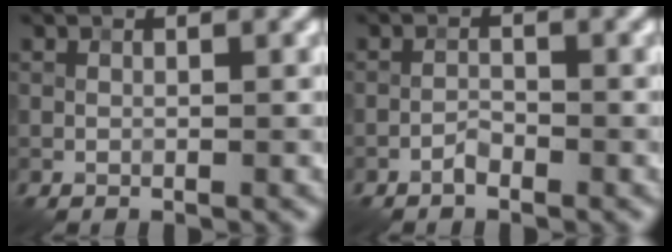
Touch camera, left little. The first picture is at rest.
{"total": 1.0, "force": [-0.8, 0.3, 0.5], "torque": [-0.007, 0.005, -0.018]}